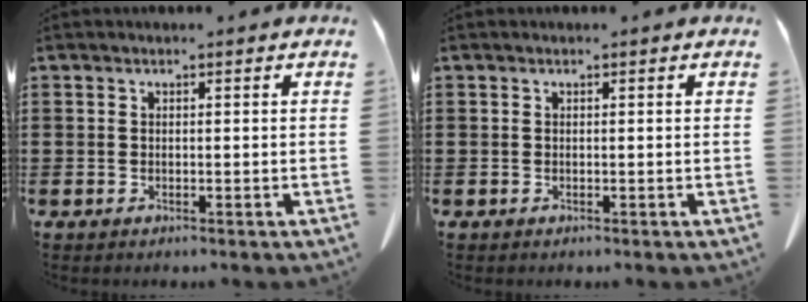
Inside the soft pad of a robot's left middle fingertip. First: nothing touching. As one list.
[{"total": 0.0}]